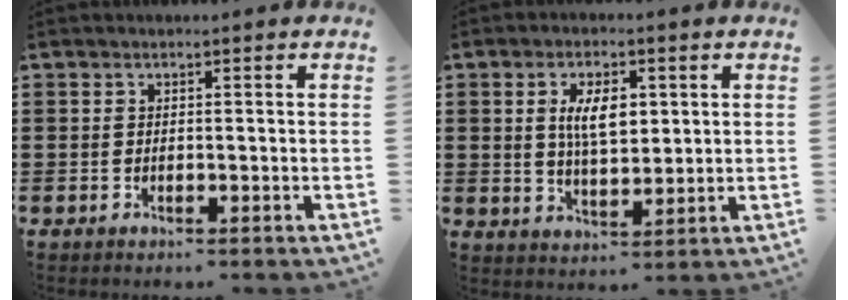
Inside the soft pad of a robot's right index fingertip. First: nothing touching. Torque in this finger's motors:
{"motor_torque": [0.50, 0.08, 0.24, 0.14]}